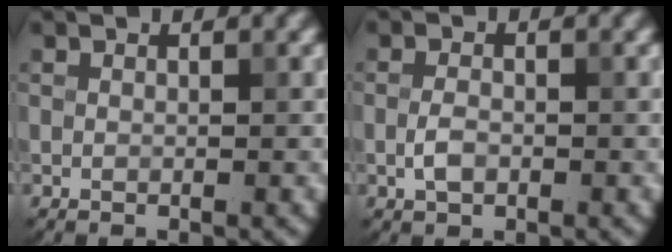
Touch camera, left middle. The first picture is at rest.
{"total": 1.7, "force": [-0.4, 1.0, 1.3], "torque": [-0.027, 0.001, -0.012]}